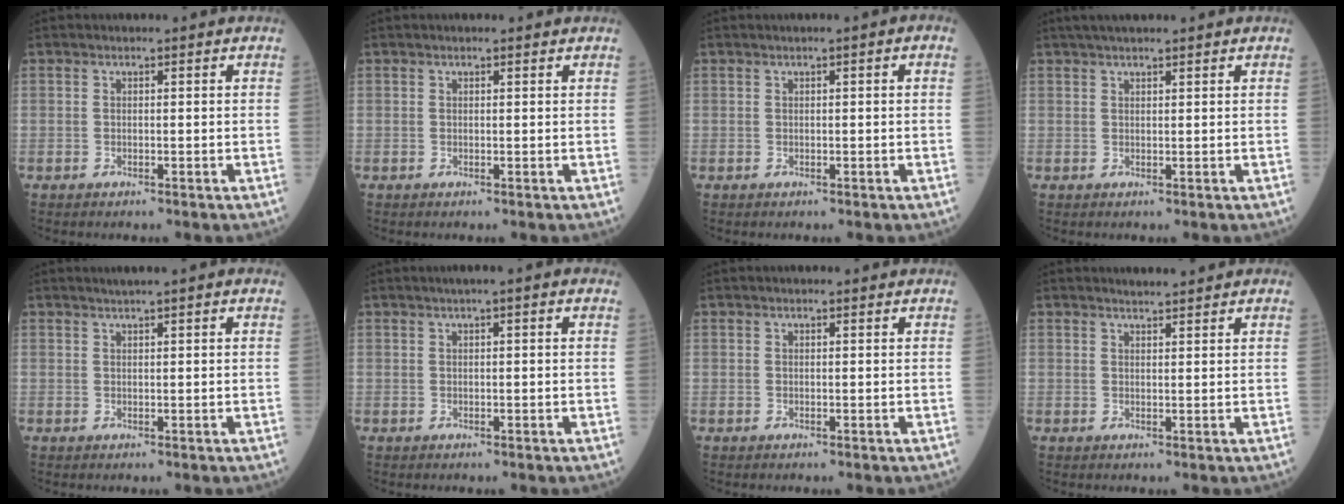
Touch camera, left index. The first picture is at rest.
{"total": 1.1, "force": [0.9, 0.2, 0.5], "torque": [-0.009, 0.016, 0.010]}
{"total": 1.0, "force": [0.2, 0.1, 1.0], "torque": [-0.014, 0.005, 0.001]}
{"total": 4.2, "force": [3.5, 0.5, 2.4], "torque": [-0.033, 0.030, 0.057]}
{"total": 2.3, "force": [1.7, -0.2, 1.5], "torque": [-0.025, 0.016, 0.029]}
{"total": 2.3, "force": [1.3, 0.1, 1.9], "torque": [-0.033, 0.017, 0.017]}
{"total": 1.3, "force": [1.1, 0.3, 0.6], "torque": [-0.010, 0.017, 0.013]}
{"total": 3.0, "force": [2.8, 0.2, 1.1], "torque": [-0.019, 0.010, 0.040]}